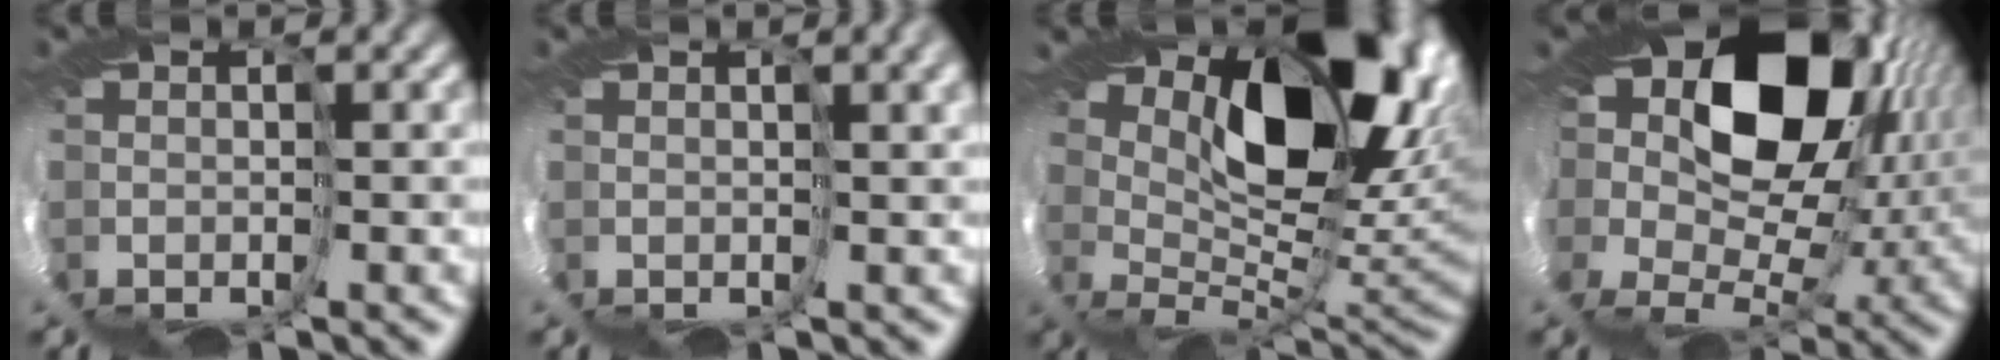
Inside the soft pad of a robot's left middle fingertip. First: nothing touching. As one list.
[{"total": 2.8, "force": [1.3, 0.0, 2.5], "torque": [-0.046, 0.003, 0.032]}, {"total": 11.4, "force": [6.7, 4.8, 7.9], "torque": [-0.108, -0.020, 0.132]}, {"total": 13.9, "force": [8.1, 7.1, 8.8], "torque": [-0.169, -0.005, 0.157]}]